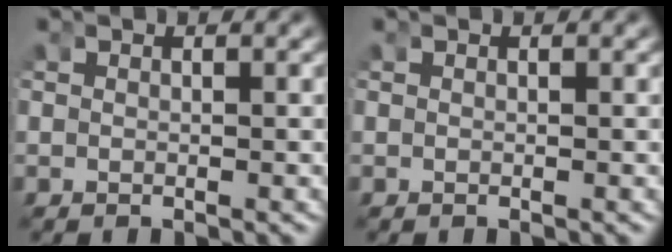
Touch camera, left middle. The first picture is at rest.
{"total": 0.0}